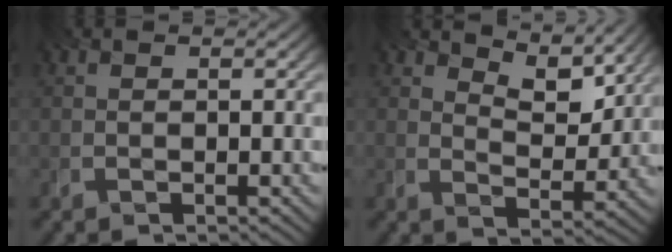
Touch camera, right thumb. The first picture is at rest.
{"total": 6.1, "force": [4.9, 2.2, 2.9], "torque": [-0.056, -0.005, 0.080]}